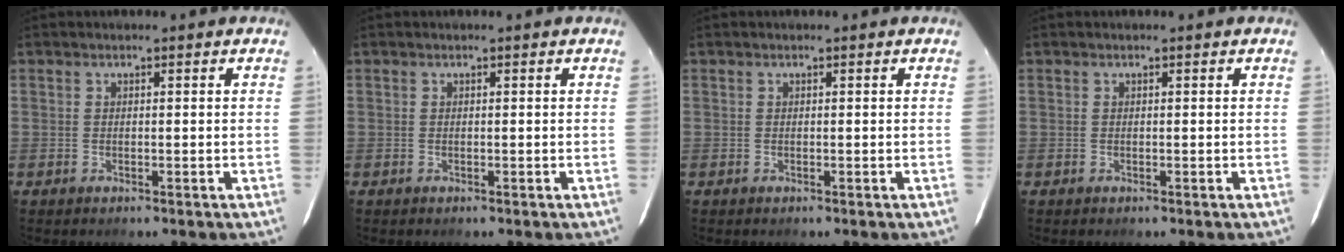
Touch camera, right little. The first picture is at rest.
{"total": 0.0}
{"total": 0.0}
{"total": 0.0}